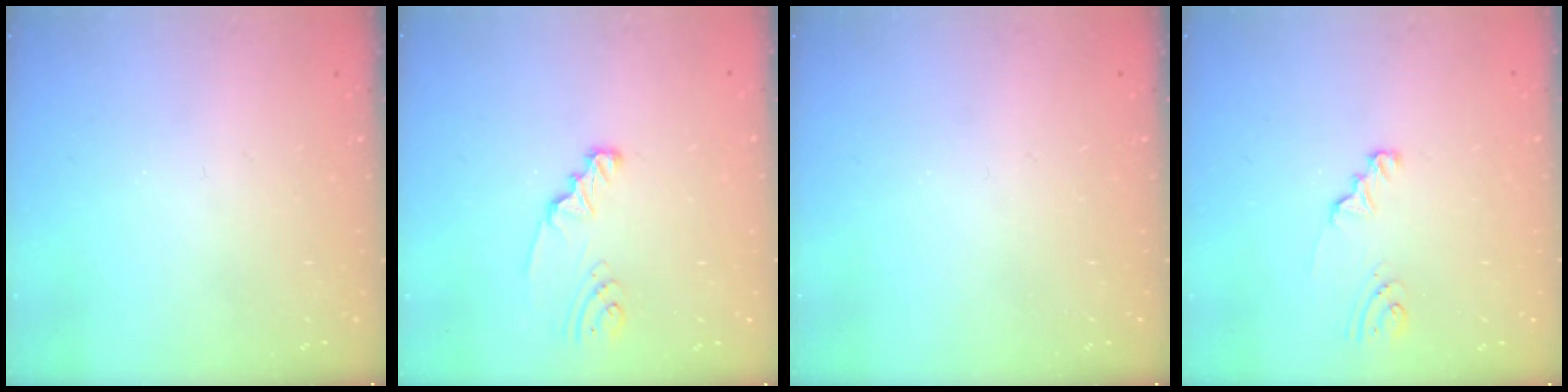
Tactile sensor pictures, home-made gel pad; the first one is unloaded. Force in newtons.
{"total": 2.1, "press": 2.1, "slide": 0.1}
{"total": 0.0}
{"total": 1.9, "press": 1.9, "slide": 0.2}